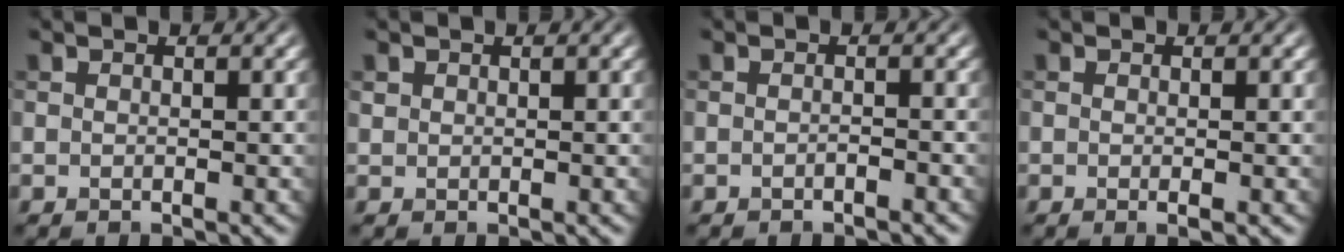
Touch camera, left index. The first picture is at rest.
{"total": 0.6, "force": [0.4, 0.5, 0.0], "torque": [0.000, -0.001, 0.010]}
{"total": 0.8, "force": [-0.6, 0.1, 0.5], "torque": [-0.007, 0.003, -0.010]}
{"total": 0.9, "force": [-0.1, 0.0, 0.8], "torque": [-0.014, -0.004, -0.003]}